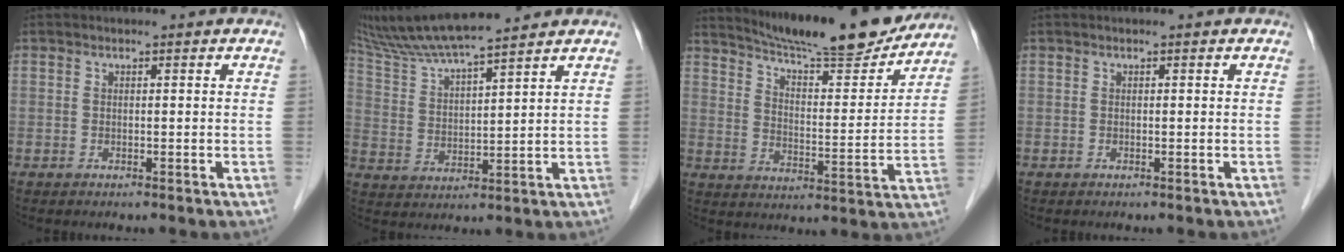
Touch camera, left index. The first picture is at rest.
{"total": 12.6, "force": [11.3, -0.2, 5.7], "torque": [-0.115, 0.023, 0.203]}
{"total": 17.6, "force": [16.2, 1.4, 6.7], "torque": [-0.108, -0.028, 0.232]}
{"total": 0.0}